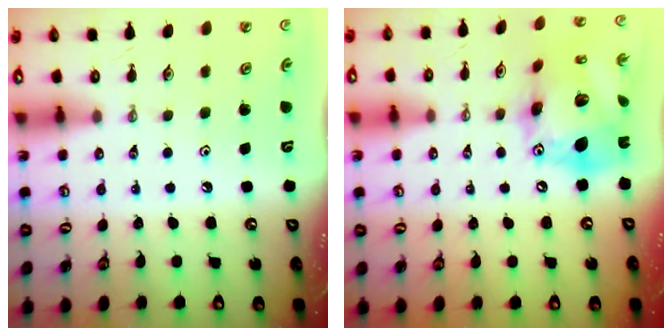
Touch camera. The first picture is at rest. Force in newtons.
{"total": 19.9, "press": 19.8, "slide": 2.3}